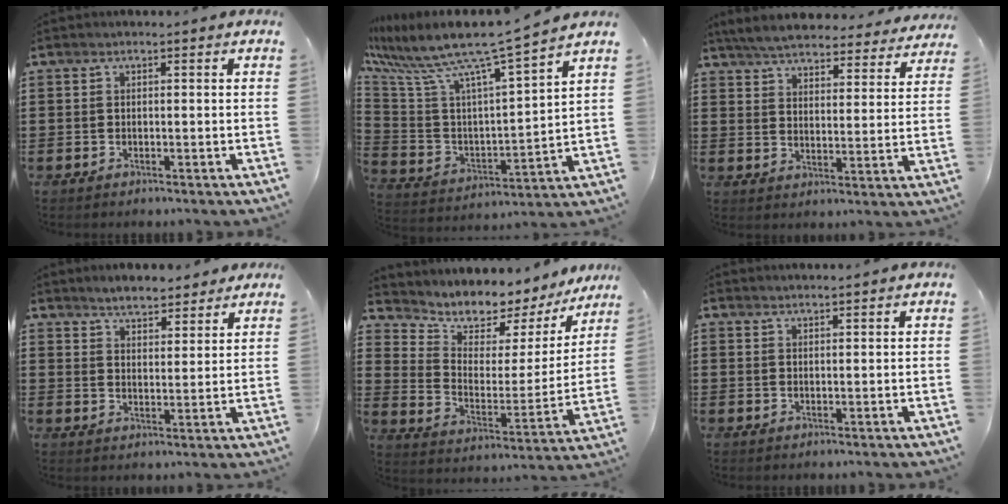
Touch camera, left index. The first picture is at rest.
{"total": 9.9, "force": [8.2, 0.2, 5.6], "torque": [-0.143, -0.065, 0.128]}
{"total": 5.5, "force": [5.4, 0.3, 1.0], "torque": [-0.046, -0.032, 0.094]}
{"total": 4.0, "force": [3.9, 0.6, -0.1], "torque": [-0.015, -0.013, 0.072]}
{"total": 5.0, "force": [4.6, 2.0, 0.1], "torque": [-0.031, -0.045, 0.072]}
{"total": 1.5, "force": [1.5, -0.2, 0.0], "torque": [-0.003, 0.000, 0.030]}